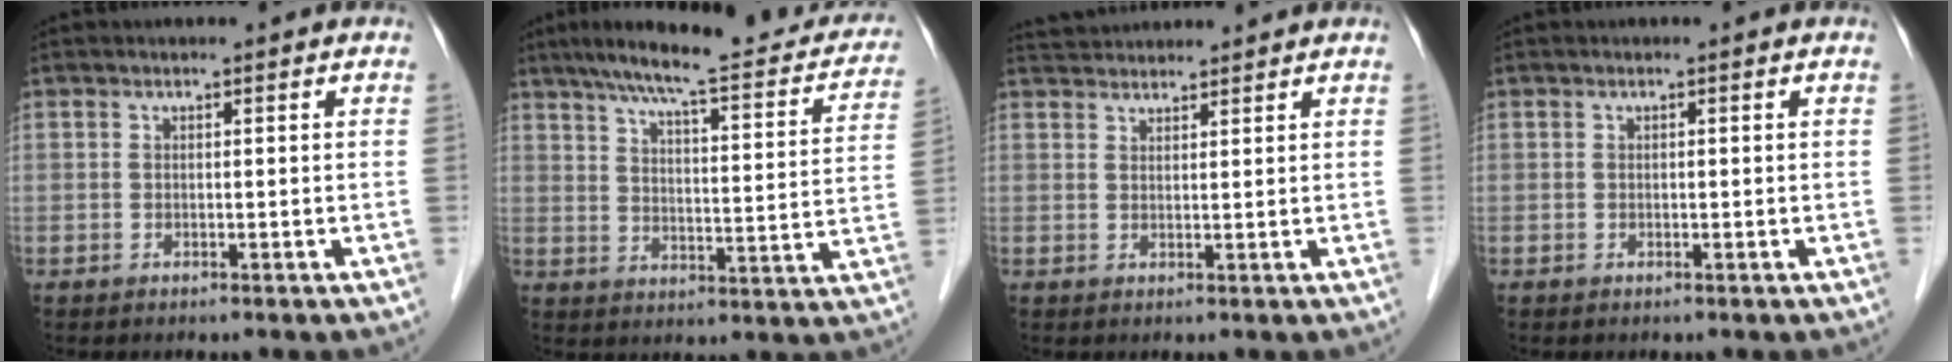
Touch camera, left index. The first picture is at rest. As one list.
[{"total": 22.2, "force": [18.5, 3.8, 11.7], "torque": [-0.164, -0.003, 0.234]}, {"total": 5.4, "force": [5.3, 0.7, 0.9], "torque": [-0.019, 0.035, 0.086]}, {"total": 0.0}]